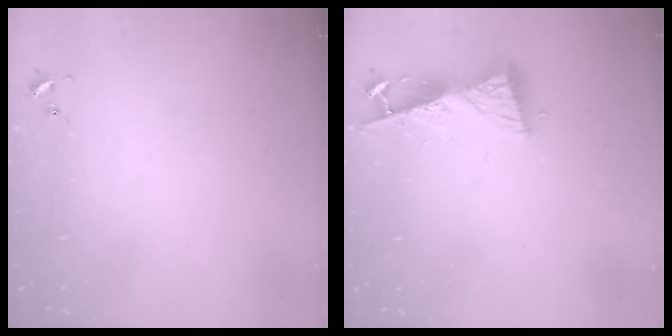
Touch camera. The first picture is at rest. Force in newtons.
{"total": 8.2, "press": 8.2, "slide": 0.7}